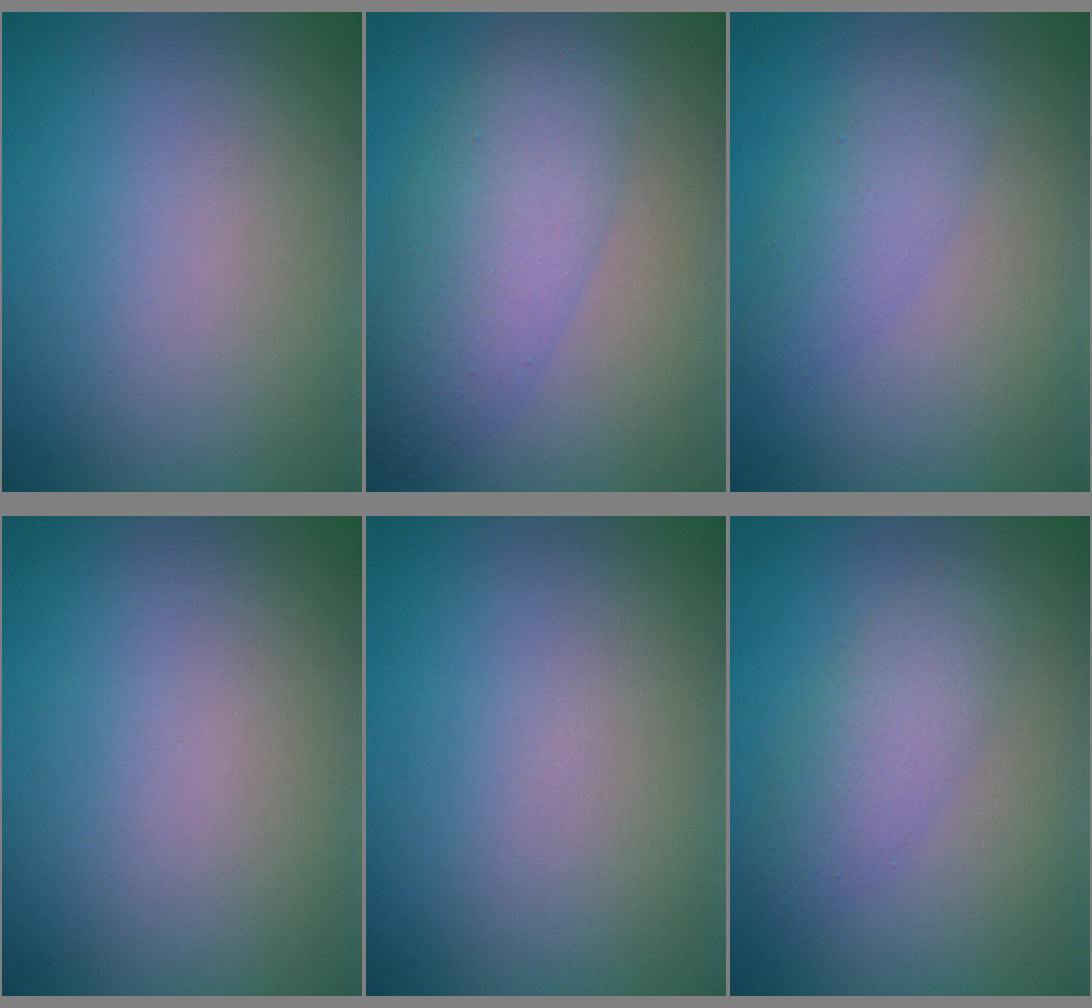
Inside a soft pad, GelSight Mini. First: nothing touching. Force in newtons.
{"total": 5.3, "press": 5.3, "slide": 0.1}
{"total": 2.5, "press": 2.5, "slide": 0.1}
{"total": 0.0}
{"total": 0.0}
{"total": 2.9, "press": 2.8, "slide": 0.2}